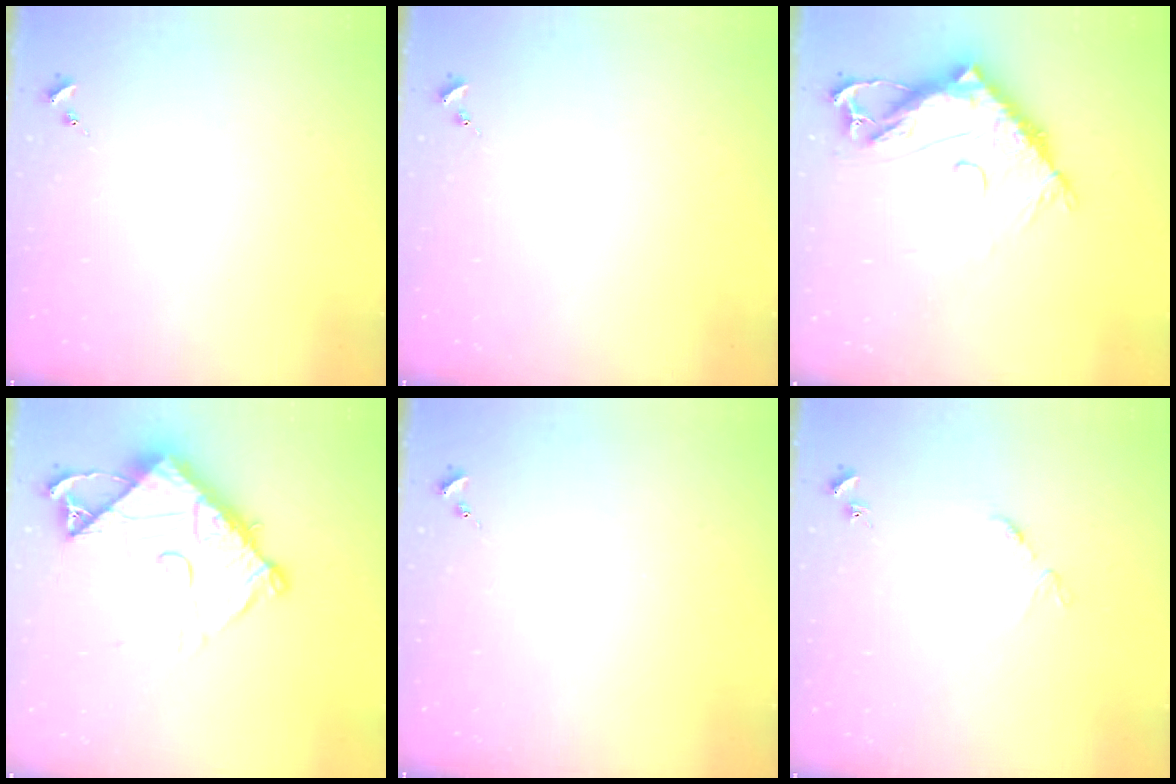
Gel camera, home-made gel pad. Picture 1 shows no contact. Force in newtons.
{"total": 0.0}
{"total": 14.1, "press": 14.0, "slide": 1.4}
{"total": 15.0, "press": 14.9, "slide": 1.7}
{"total": 0.0}
{"total": 3.9, "press": 3.9, "slide": 0.5}